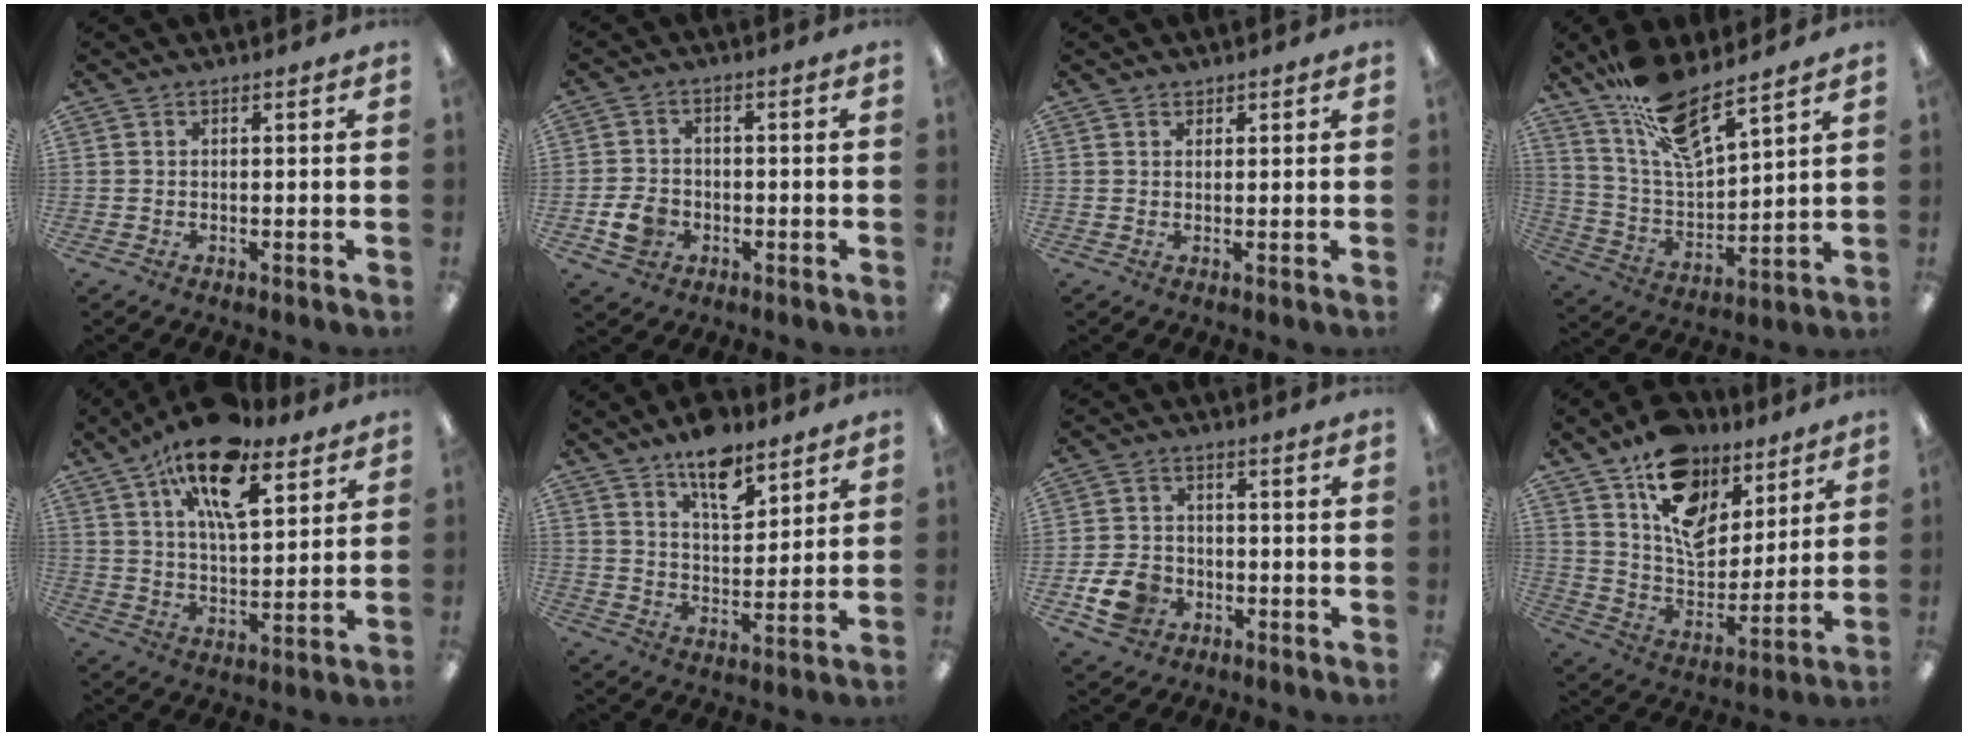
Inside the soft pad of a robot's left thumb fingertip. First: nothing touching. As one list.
[{"total": 5.7, "force": [-2.2, 4.5, 2.9], "torque": [-0.056, 0.003, -0.041]}, {"total": 1.1, "force": [0.9, 0.6, 0.0], "torque": [0.009, -0.002, 0.016]}, {"total": 14.4, "force": [11.6, 3.4, 7.9], "torque": [-0.162, -0.069, 0.204]}, {"total": 17.4, "force": [10.7, 7.3, 11.6], "torque": [-0.187, -0.043, 0.178]}, {"total": 11.2, "force": [8.1, 4.9, 6.0], "torque": [-0.090, -0.042, 0.141]}, {"total": 8.2, "force": [-3.6, 6.2, 4.2], "torque": [-0.103, 0.017, -0.066]}, {"total": 16.6, "force": [10.4, 10.2, 8.1], "torque": [-0.130, -0.057, 0.191]}]